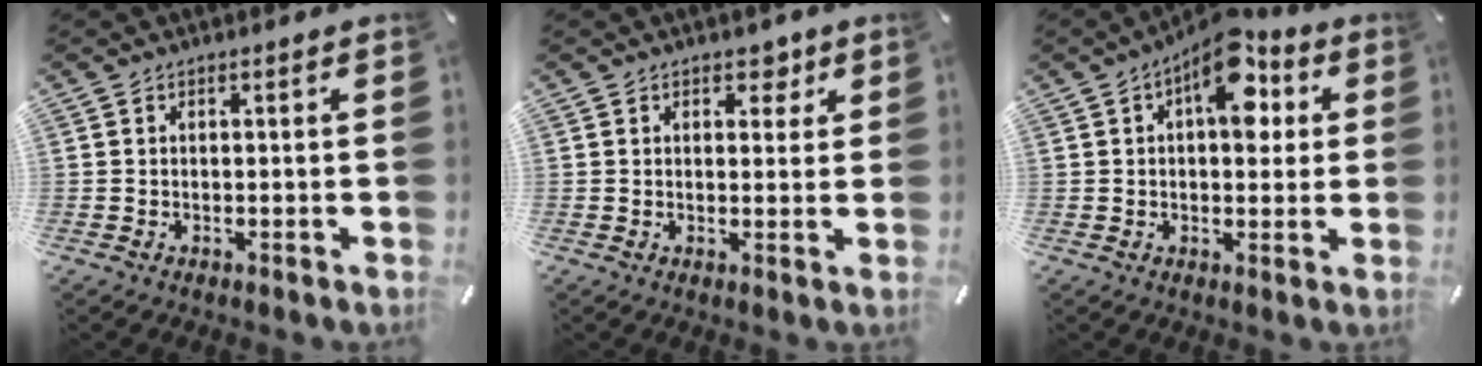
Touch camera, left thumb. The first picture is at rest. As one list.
[{"total": 3.8, "force": [2.1, 2.6, 1.7], "torque": [0.000, -0.008, 0.027]}, {"total": 12.3, "force": [4.8, 6.4, 9.3], "torque": [-0.116, -0.021, 0.078]}]